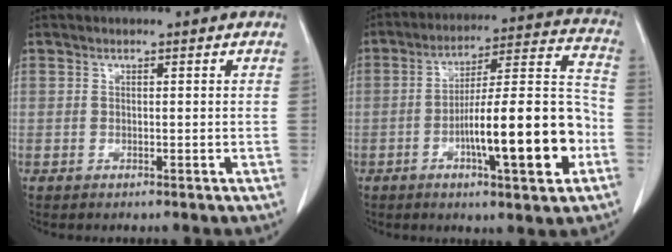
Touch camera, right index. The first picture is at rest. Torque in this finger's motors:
{"motor_torque": [1.33, -0.80, 0.64, 0.16]}